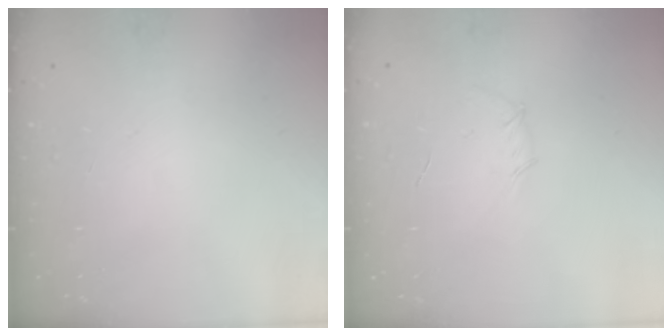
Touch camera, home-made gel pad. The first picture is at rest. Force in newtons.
{"total": 3.5, "press": 3.4, "slide": 0.8}